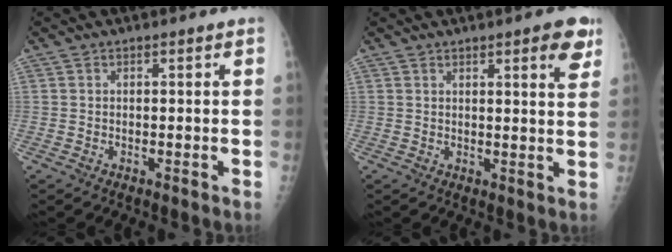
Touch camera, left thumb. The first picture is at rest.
{"total": 5.8, "force": [3.3, 1.2, 4.7], "torque": [-0.048, -0.014, 0.036]}